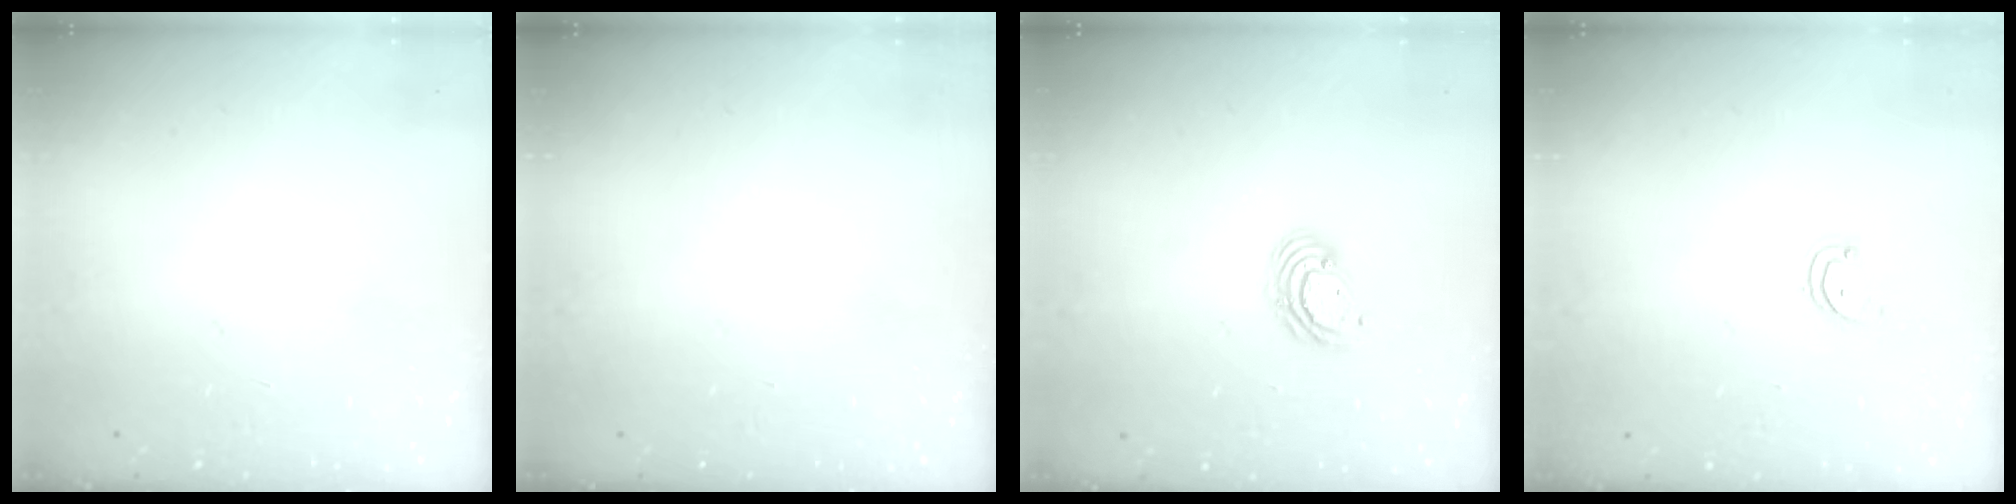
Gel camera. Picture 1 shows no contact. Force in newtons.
{"total": 0.0}
{"total": 4.9, "press": 4.8, "slide": 0.2}
{"total": 2.3, "press": 2.3, "slide": 0.1}